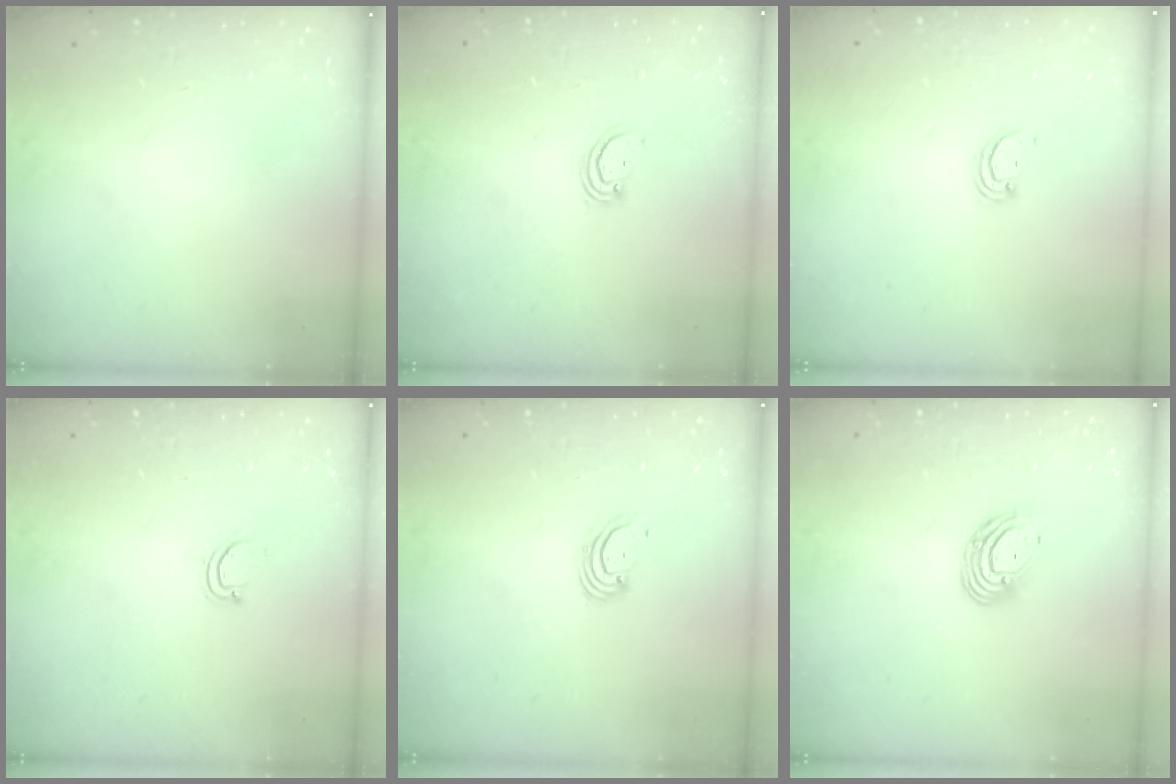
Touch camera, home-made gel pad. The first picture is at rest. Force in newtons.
{"total": 2.6, "press": 2.6, "slide": 0.3}
{"total": 2.4, "press": 2.4, "slide": 0.2}
{"total": 3.1, "press": 3.1, "slide": 0.2}
{"total": 2.5, "press": 2.5, "slide": 0.3}
{"total": 9.6, "press": 9.4, "slide": 1.9}